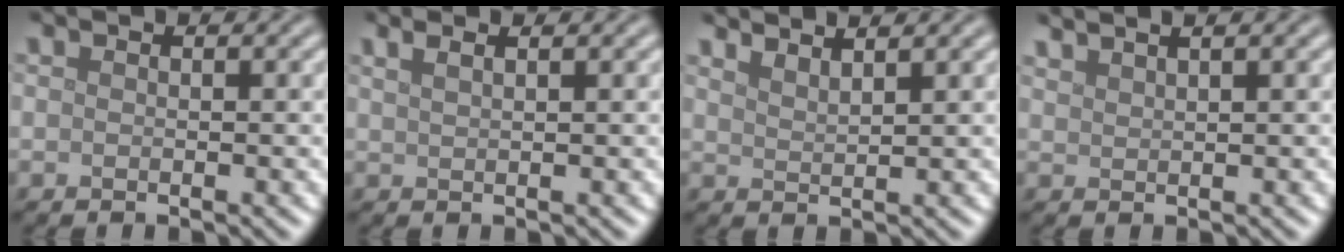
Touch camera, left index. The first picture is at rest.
{"total": 2.6, "force": [1.7, 1.1, 1.6], "torque": [-0.007, 0.006, 0.001]}
{"total": 3.2, "force": [2.8, 0.8, 1.3], "torque": [0.000, 0.010, 0.028]}
{"total": 3.1, "force": [2.5, 0.9, 1.7], "torque": [-0.007, 0.016, 0.019]}